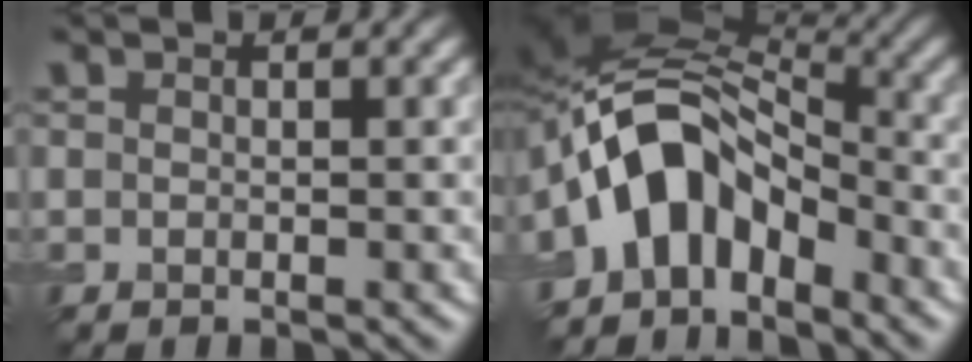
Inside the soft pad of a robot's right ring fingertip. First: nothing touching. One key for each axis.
{"total": 8.0, "fx": -3.8, "fy": 5.2, "fz": 4.7, "tx": -0.068, "ty": 0.014, "tz": -0.077}